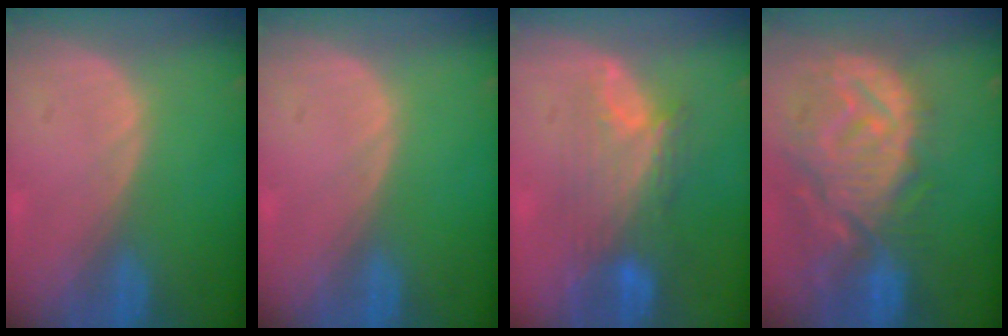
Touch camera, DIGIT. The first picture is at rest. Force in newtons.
{"total": 0.0}
{"total": 8.6, "press": 7.8, "slide": 3.6}
{"total": 12.8, "press": 11.2, "slide": 6.1}